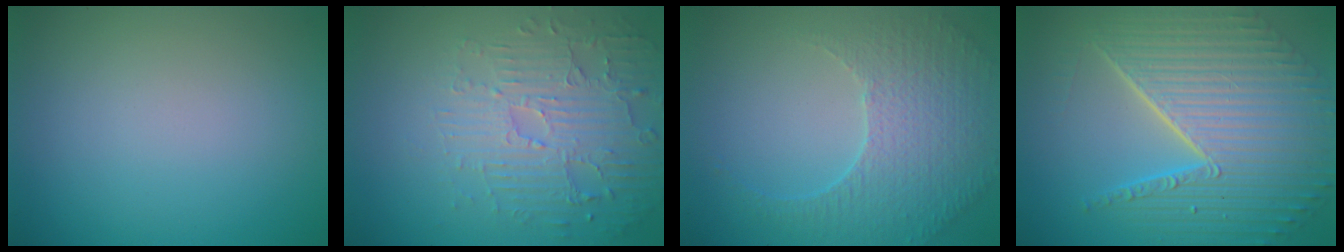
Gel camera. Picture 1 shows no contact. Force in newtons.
{"total": 4.9, "press": 3.7, "slide": 3.2}
{"total": 5.3, "press": 3.7, "slide": 3.8}
{"total": 10.6, "press": 6.9, "slide": 8.1}